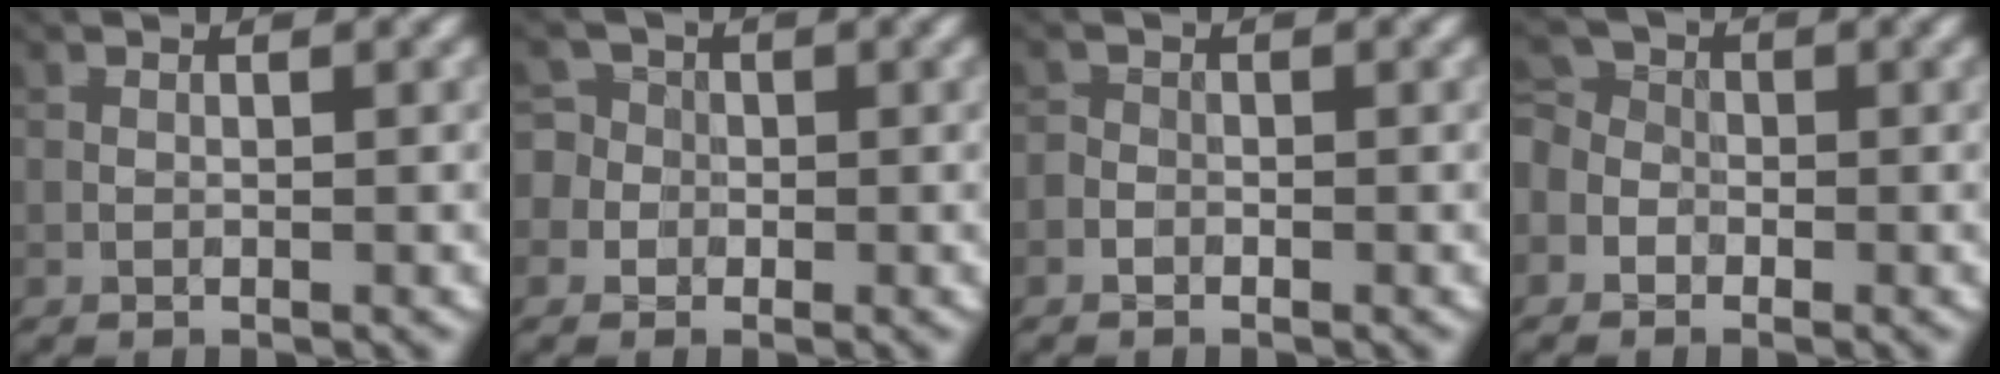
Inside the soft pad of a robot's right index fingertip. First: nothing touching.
{"total": 6.2, "force": [-0.6, 5.9, 1.9], "torque": [-0.034, 0.029, -0.046]}
{"total": 1.0, "force": [-0.6, 0.7, 0.1], "torque": [0.009, 0.001, -0.015]}
{"total": 4.3, "force": [-1.9, 3.6, 1.5], "torque": [-0.018, 0.009, -0.045]}